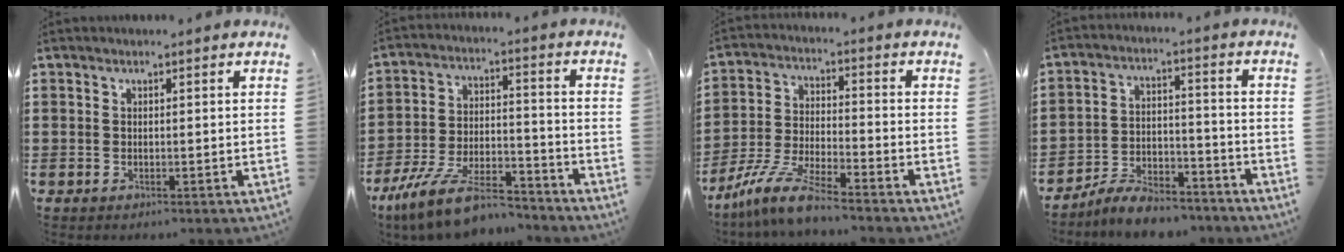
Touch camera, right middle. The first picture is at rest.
{"total": 10.9, "force": [-8.9, 2.2, 6.0], "torque": [-0.121, 0.021, -0.174]}
{"total": 8.1, "force": [-7.0, 0.2, 4.0], "torque": [-0.101, -0.008, -0.144]}
{"total": 7.1, "force": [-6.7, 1.5, 1.9], "torque": [-0.036, 0.016, -0.129]}